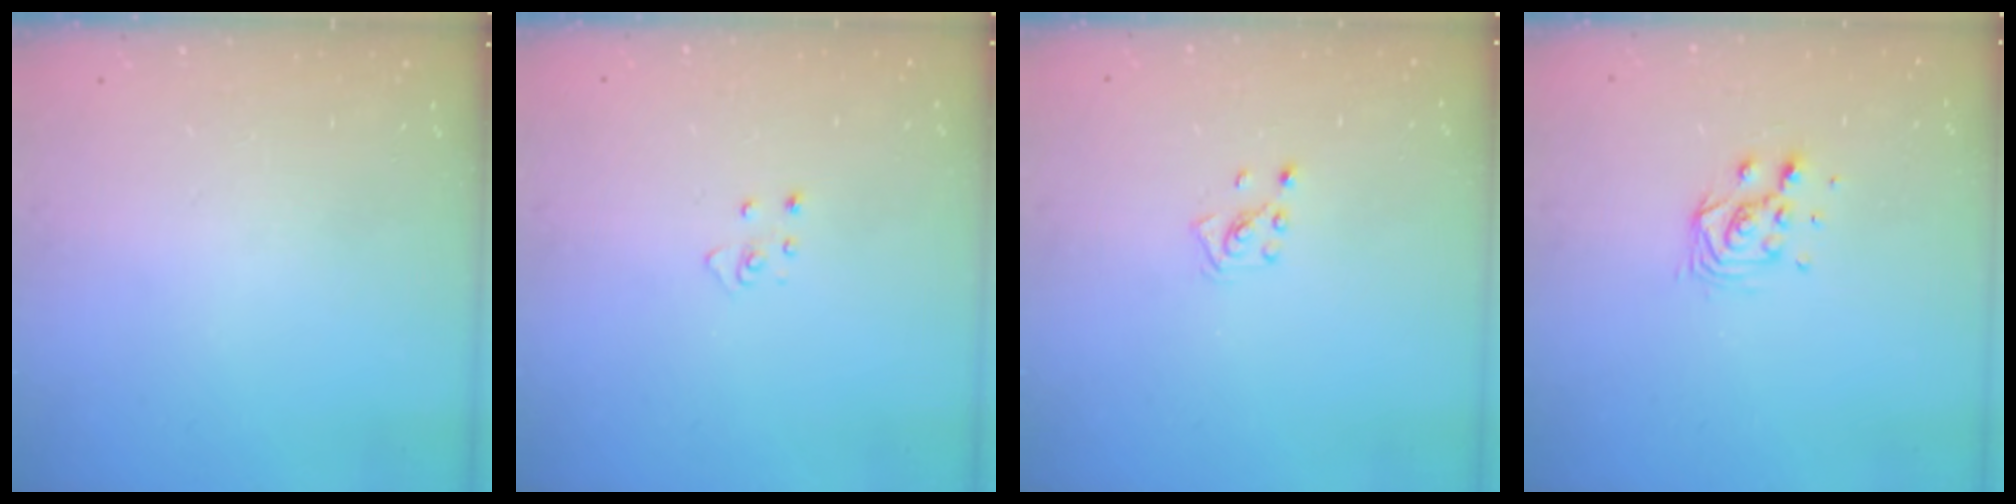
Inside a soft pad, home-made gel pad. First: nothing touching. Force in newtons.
{"total": 3.2, "press": 3.2, "slide": 0.2}
{"total": 2.1, "press": 2.0, "slide": 0.3}
{"total": 7.0, "press": 7.0, "slide": 0.5}